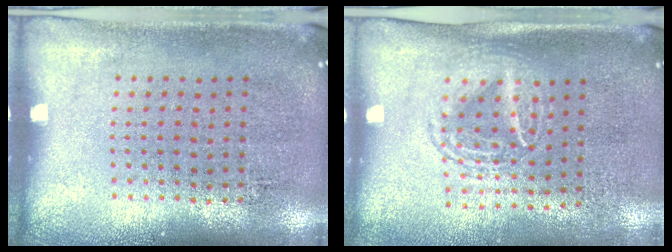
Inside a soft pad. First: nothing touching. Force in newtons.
{"total": 1.5, "press": 1.3, "slide": 0.7}